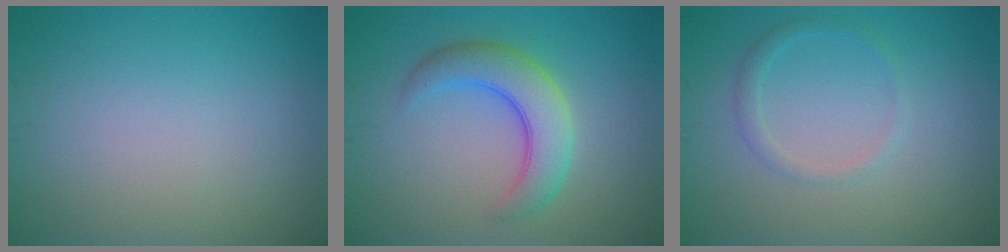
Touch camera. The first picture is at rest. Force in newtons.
{"total": 5.1, "press": 5.1, "slide": 0.2}
{"total": 1.4, "press": 1.4, "slide": 0.0}